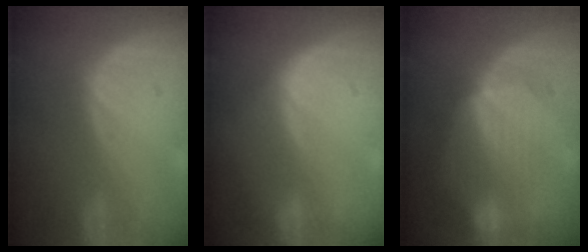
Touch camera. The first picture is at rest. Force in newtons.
{"total": 0.8, "press": 0.5, "slide": 0.7}
{"total": 7.3, "press": 7.2, "slide": 0.7}